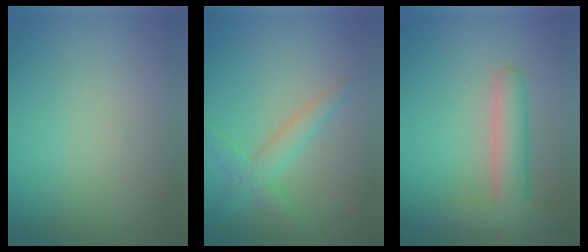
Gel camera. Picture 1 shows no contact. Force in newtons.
{"total": 2.7, "press": 2.7, "slide": 0.1}
{"total": 5.2, "press": 5.2, "slide": 0.5}